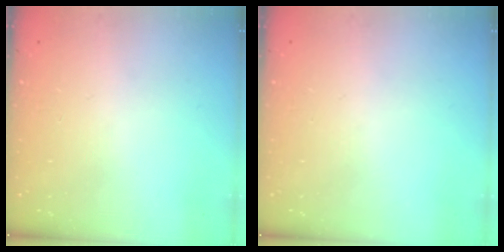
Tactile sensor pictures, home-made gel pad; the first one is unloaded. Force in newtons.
{"total": 0.0}